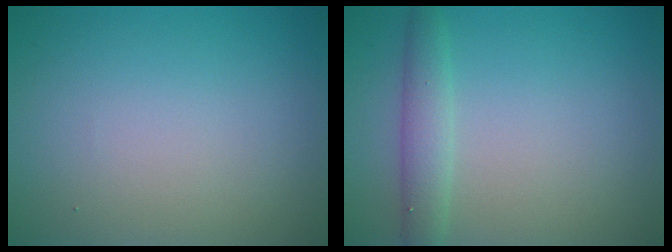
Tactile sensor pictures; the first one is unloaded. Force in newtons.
{"total": 2.4, "press": 2.4, "slide": 0.1}